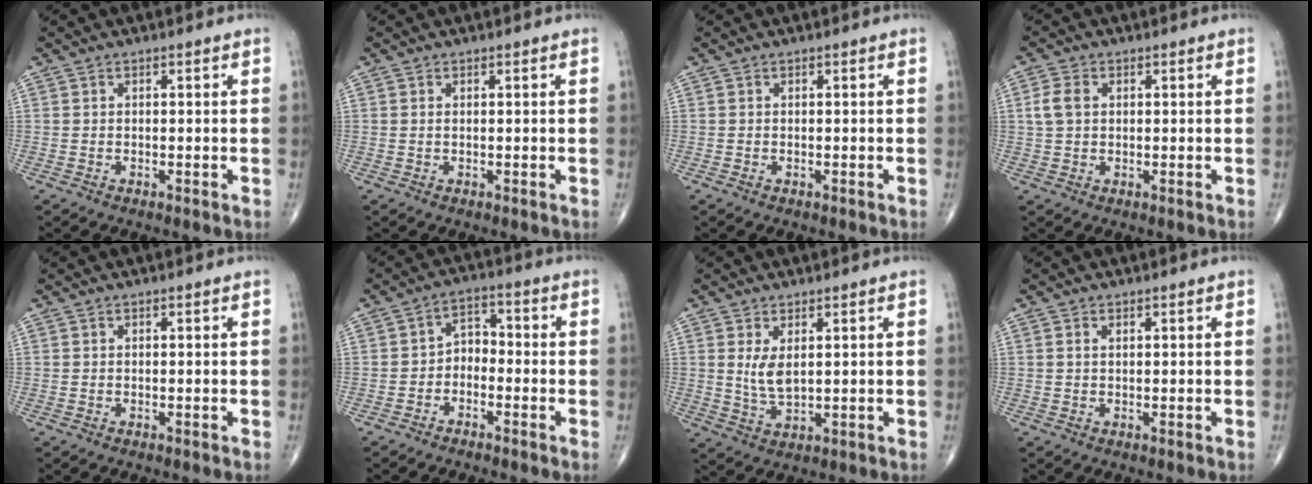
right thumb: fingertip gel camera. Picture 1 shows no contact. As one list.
[{"total": 0.0}, {"total": 0.0}, {"total": 4.0, "force": [0.8, 2.8, 2.7], "torque": [-0.059, 0.006, 0.013]}, {"total": 0.0}, {"total": 4.5, "force": [-1.9, 3.1, 2.6], "torque": [-0.024, 0.035, -0.047]}, {"total": 4.6, "force": [1.2, 2.1, 3.8], "torque": [-0.070, -0.015, 0.033]}, {"total": 0.8, "force": [0.3, 0.4, 0.6], "torque": [-0.014, 0.004, 0.007]}]